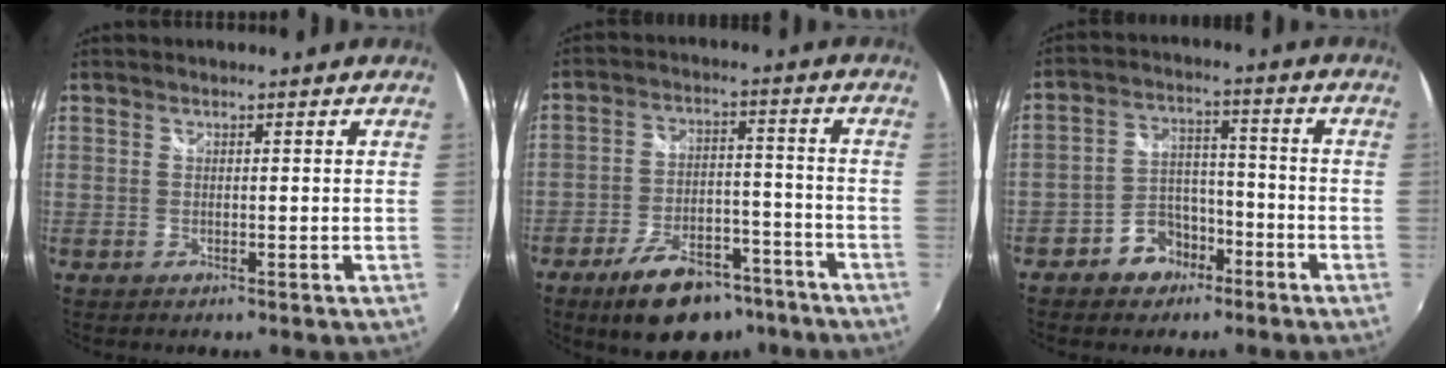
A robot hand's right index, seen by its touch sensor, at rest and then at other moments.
{"total": 15.1, "force": [-10.8, 6.9, 8.0], "torque": [-0.146, 0.012, -0.155]}
{"total": 7.6, "force": [-4.9, 5.1, 2.7], "torque": [-0.055, 0.029, -0.074]}